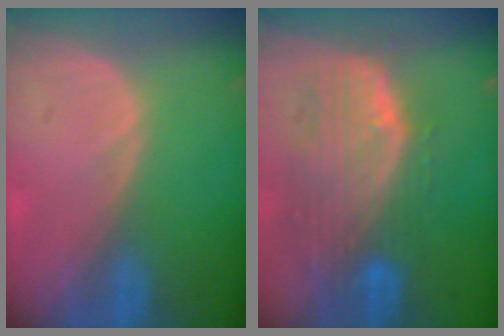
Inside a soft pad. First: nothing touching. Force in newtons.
{"total": 10.5, "press": 9.0, "slide": 5.4}